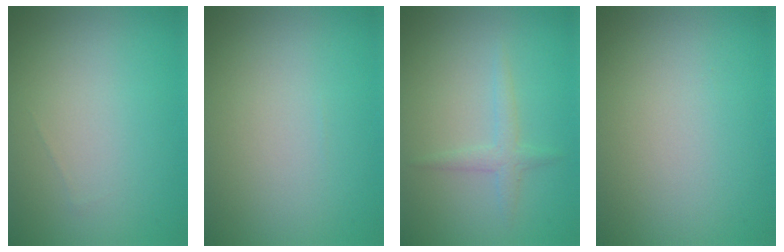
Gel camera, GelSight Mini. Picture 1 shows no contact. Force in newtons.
{"total": 0.0}
{"total": 1.6, "press": 1.6, "slide": 0.1}
{"total": 0.0}